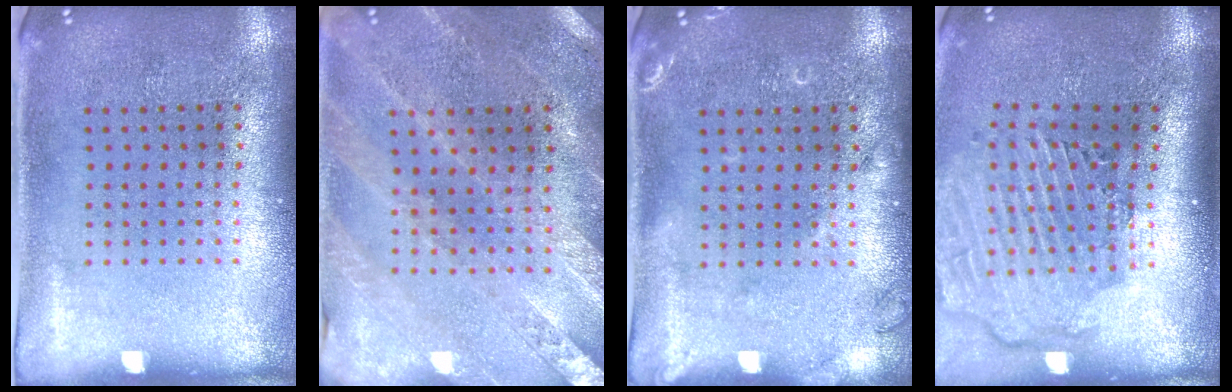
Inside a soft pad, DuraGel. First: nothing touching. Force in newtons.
{"total": 0.8, "press": 0.8, "slide": 0.2}
{"total": 1.5, "press": 1.5, "slide": 0.3}
{"total": 2.9, "press": 2.4, "slide": 1.7}